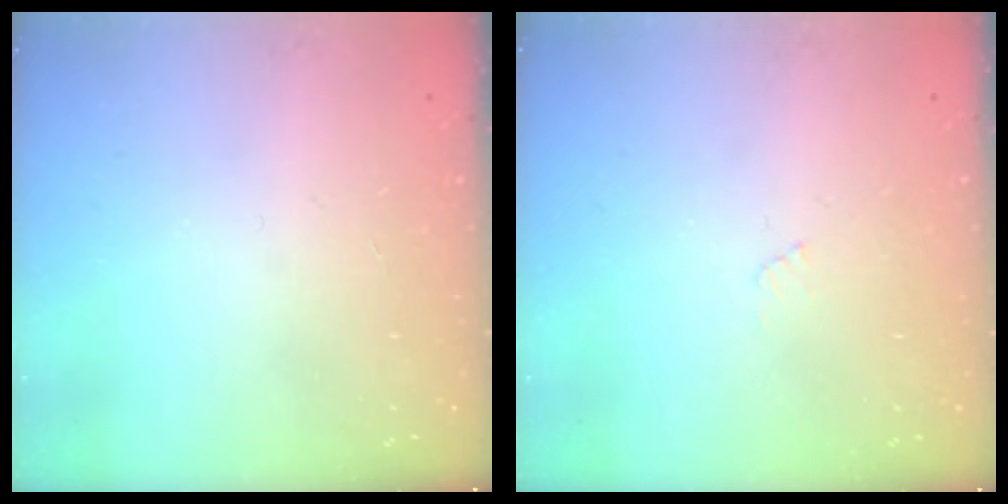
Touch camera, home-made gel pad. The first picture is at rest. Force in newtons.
{"total": 2.7, "press": 2.6, "slide": 0.5}